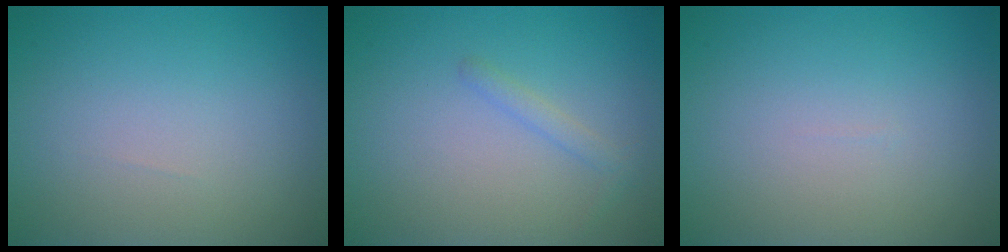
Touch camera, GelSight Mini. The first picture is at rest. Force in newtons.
{"total": 1.1, "press": 1.1, "slide": 0.0}
{"total": 0.0}